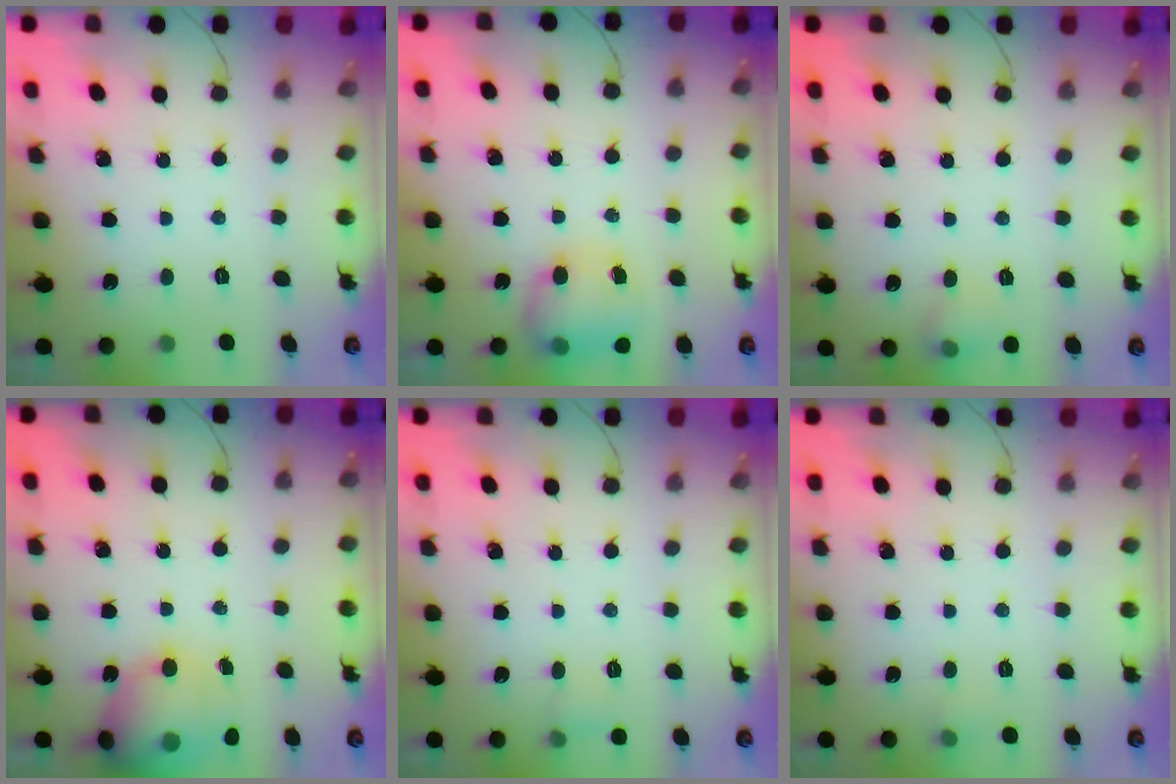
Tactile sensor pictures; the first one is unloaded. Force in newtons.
{"total": 9.0, "press": 8.8, "slide": 1.8}
{"total": 6.8, "press": 6.7, "slide": 1.3}
{"total": 17.9, "press": 17.4, "slide": 3.9}
{"total": 7.0, "press": 3.3, "slide": 6.1}
{"total": 3.6, "press": 3.4, "slide": 1.3}